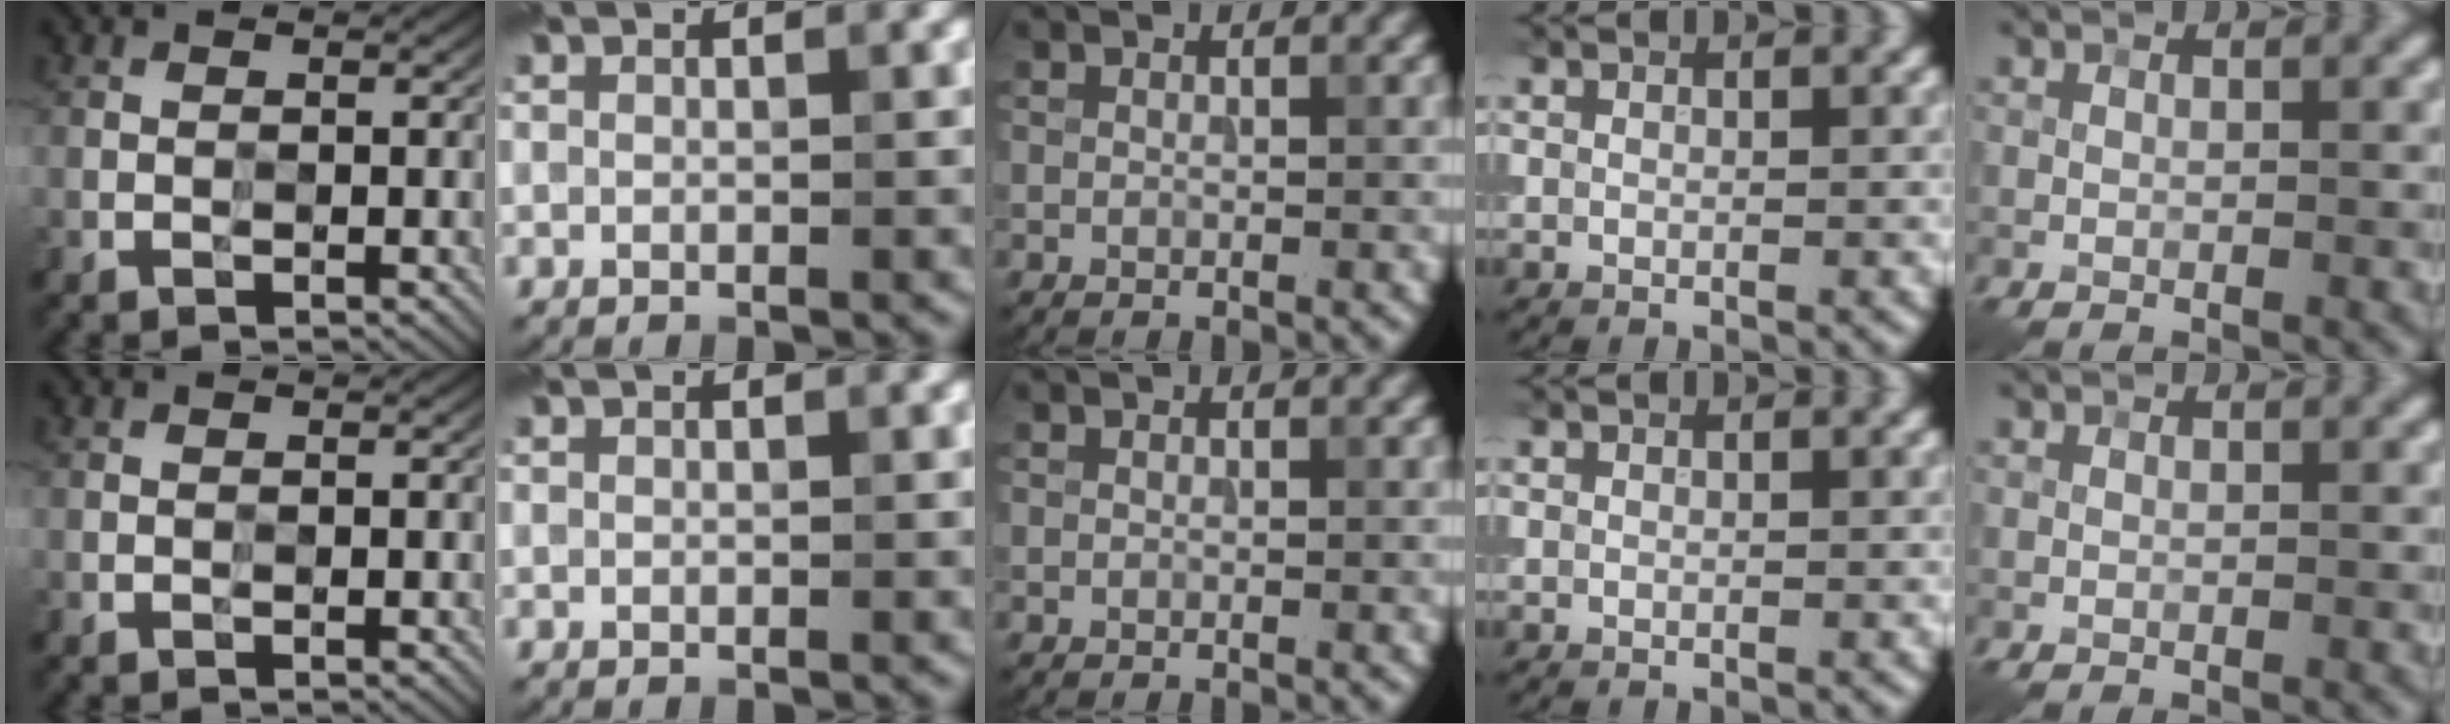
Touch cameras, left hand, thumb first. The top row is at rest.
{}